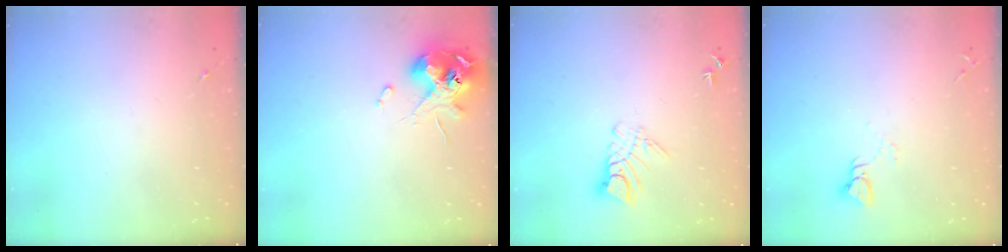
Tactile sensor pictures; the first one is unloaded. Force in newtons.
{"total": 11.1, "press": 11.0, "slide": 1.6}
{"total": 7.6, "press": 7.5, "slide": 0.7}
{"total": 3.8, "press": 3.8, "slide": 0.5}